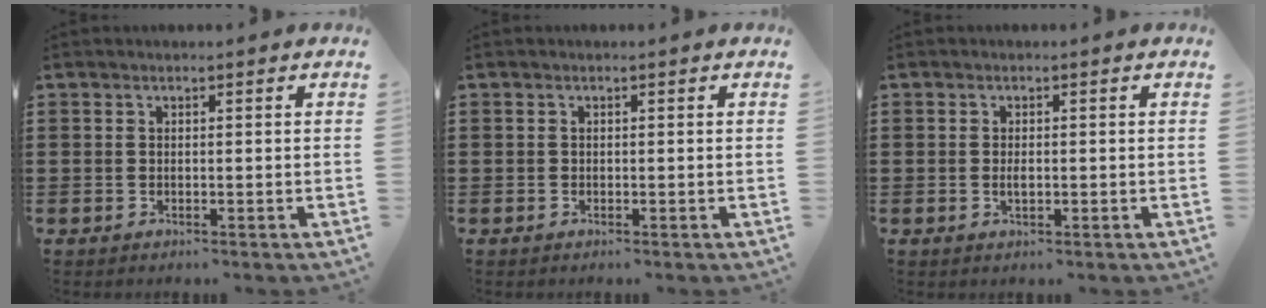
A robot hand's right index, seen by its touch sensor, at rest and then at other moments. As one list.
[{"total": 0.0}, {"total": 1.4, "force": [-0.1, 0.5, 1.3], "torque": [-0.025, 0.000, -0.003]}]